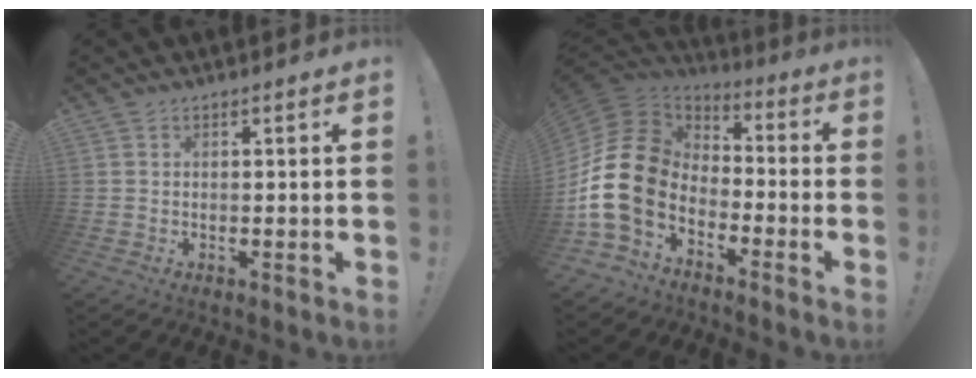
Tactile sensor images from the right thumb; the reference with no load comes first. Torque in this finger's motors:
{"motor_torque": [2.46, 2.55, 1.91, -0.86, 0.60]}